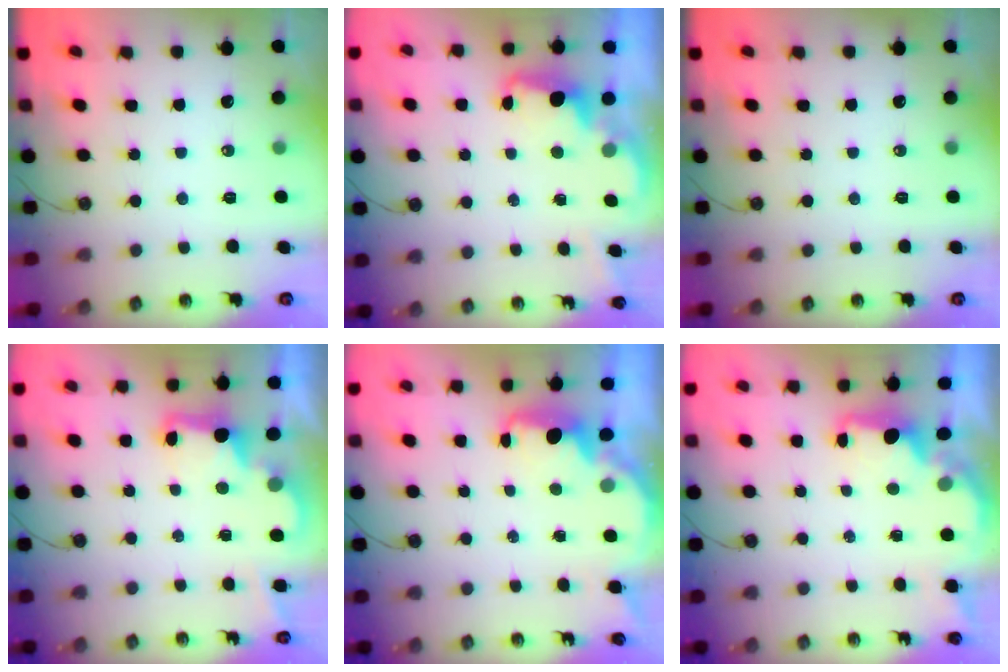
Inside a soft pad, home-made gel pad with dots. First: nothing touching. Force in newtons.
{"total": 2.4, "press": 2.3, "slide": 0.5}
{"total": 0.0}
{"total": 3.0, "press": 2.9, "slide": 0.6}
{"total": 2.3, "press": 2.3, "slide": 0.4}
{"total": 1.9, "press": 1.8, "slide": 0.7}